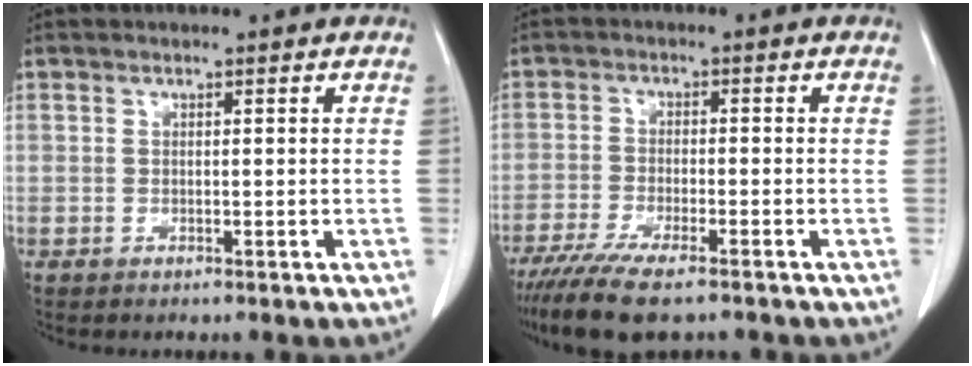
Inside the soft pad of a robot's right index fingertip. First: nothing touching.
{"total": 9.5, "force": [-7.4, 1.5, 5.8], "torque": [-0.095, -0.022, -0.121]}